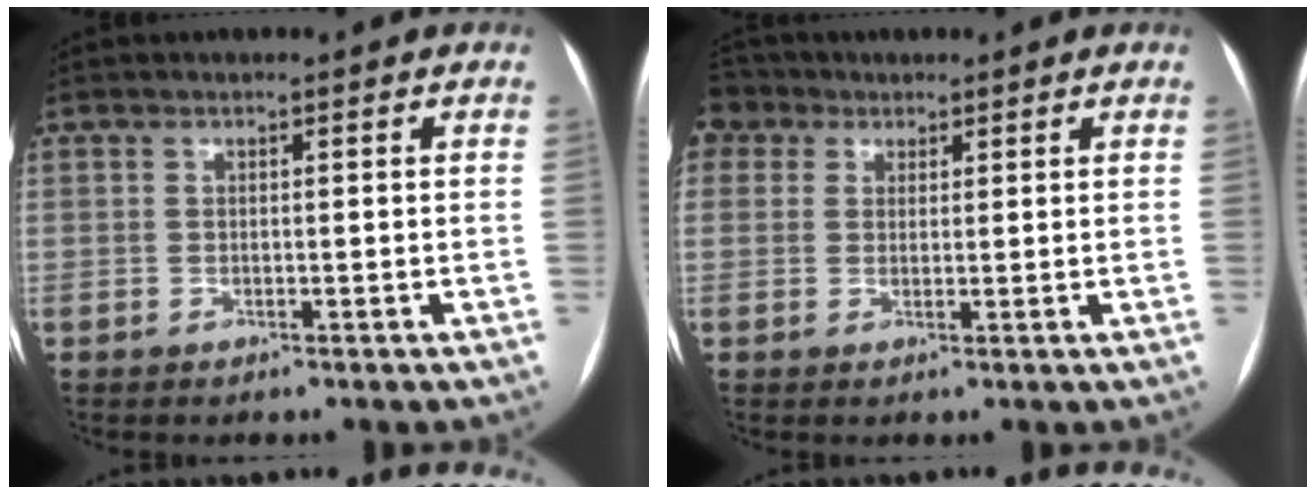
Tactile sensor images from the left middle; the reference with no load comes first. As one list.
[{"total": 4.3, "force": [2.7, 3.3, 0.7], "torque": [-0.020, 0.026, 0.054]}]